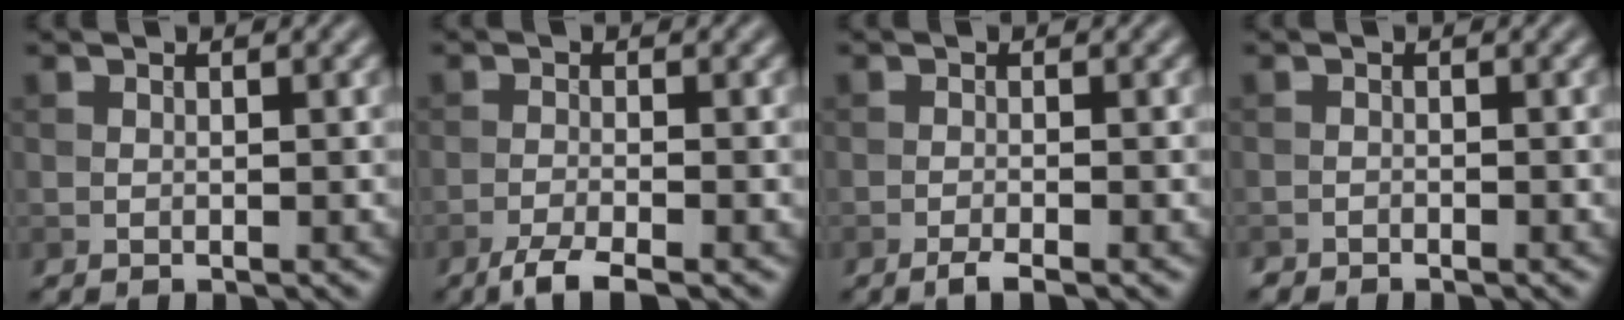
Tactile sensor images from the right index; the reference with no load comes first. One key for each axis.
{"total": 3.1, "fx": -2.3, "fy": 0.5, "fz": 2.0, "tx": -0.042, "ty": -0.004, "tz": -0.051}
{"total": 1.7, "fx": -1.2, "fy": 0.2, "fz": 1.2, "tx": -0.021, "ty": 0.000, "tz": -0.024}
{"total": 0.8, "fx": -0.8, "fy": 0.2, "fz": 0.0, "tx": 0.000, "ty": -0.002, "tz": -0.017}